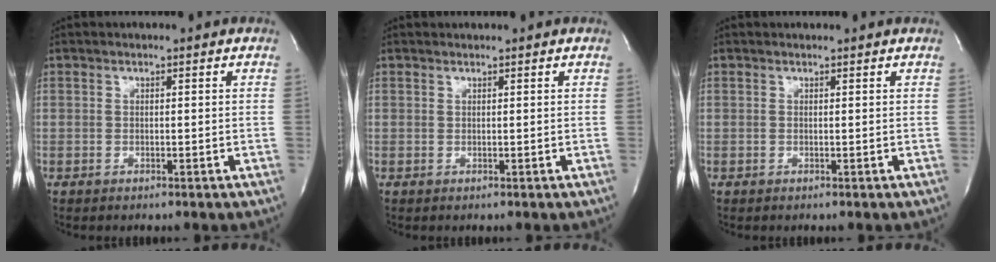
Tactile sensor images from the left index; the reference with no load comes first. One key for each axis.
{"total": 0.0}
{"total": 0.8, "fx": 0.8, "fy": 0.1, "fz": 0.2, "tx": -0.015, "ty": 0.009, "tz": 0.010}